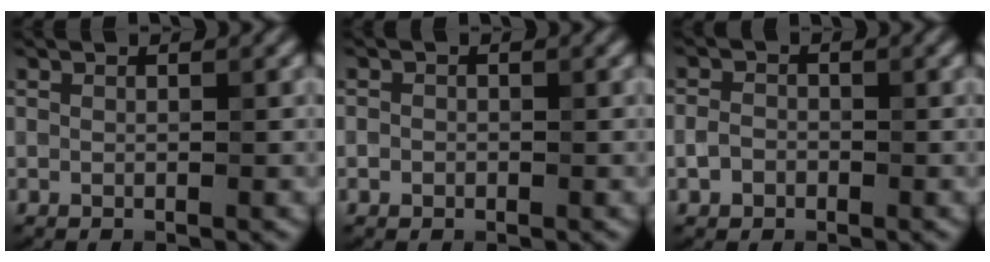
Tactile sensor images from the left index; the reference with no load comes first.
{"total": 0.9, "force": [-0.1, 0.9, 0.3], "torque": [0.016, 0.010, -0.009]}
{"total": 1.5, "force": [-0.7, 1.2, 0.7], "torque": [-0.001, 0.007, -0.022]}